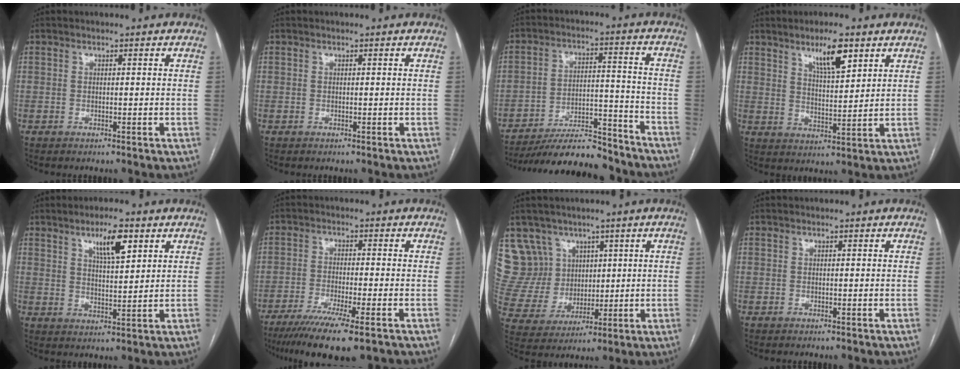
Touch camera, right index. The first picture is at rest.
{"total": 0.0}
{"total": 15.6, "force": [-14.3, 3.0, 5.4], "torque": [-0.087, 0.018, -0.224]}
{"total": 7.1, "force": [4.5, 1.5, 5.4], "torque": [-0.096, -0.003, 0.079]}
{"total": 6.5, "force": [3.6, 1.4, 5.2], "torque": [-0.091, 0.000, 0.062]}
{"total": 11.3, "force": [-7.7, 0.6, 8.2], "torque": [-0.130, -0.027, -0.120]}
{"total": 11.6, "force": [6.7, 9.4, 1.1], "torque": [-0.046, 0.052, 0.154]}
{"total": 0.0}